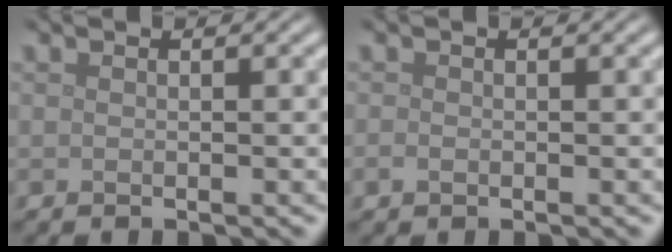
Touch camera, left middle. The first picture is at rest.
{"total": 0.7, "force": [-0.3, 0.5, 0.3], "torque": [-0.006, -0.003, -0.005]}